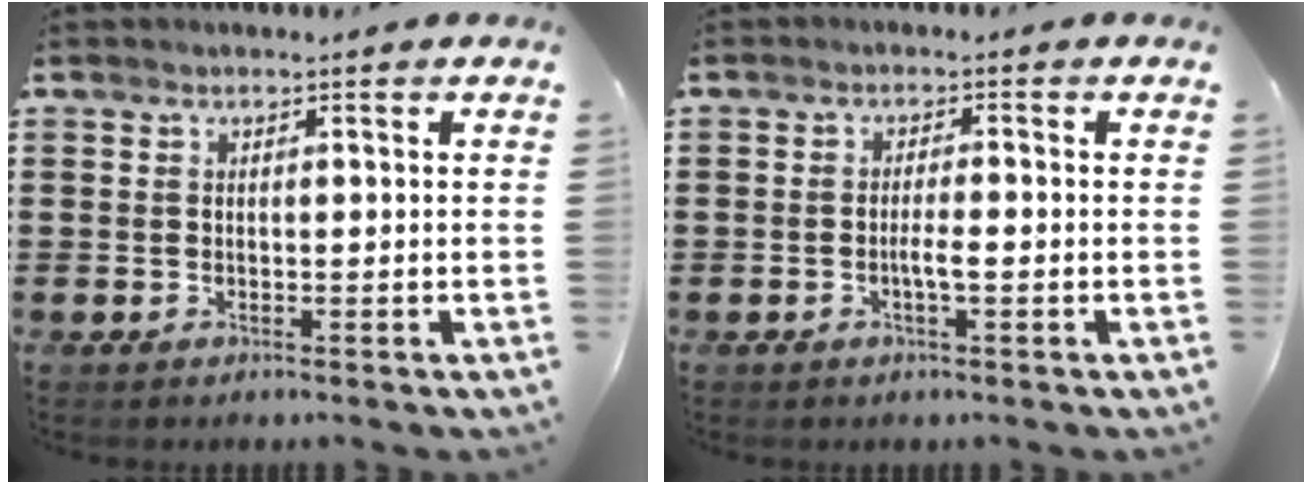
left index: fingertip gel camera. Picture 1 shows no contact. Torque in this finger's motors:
{"motor_torque": [0.11, 0.05, 0.25, 0.03]}